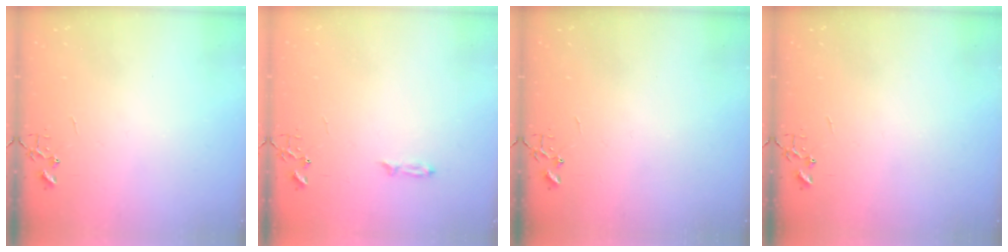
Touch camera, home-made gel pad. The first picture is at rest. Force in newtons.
{"total": 3.4, "press": 3.3, "slide": 0.5}
{"total": 0.0}
{"total": 0.0}